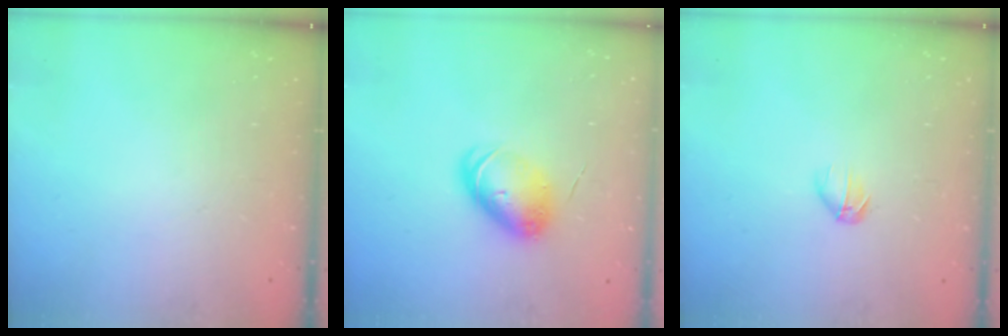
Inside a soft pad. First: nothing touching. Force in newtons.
{"total": 7.2, "press": 7.1, "slide": 1.2}
{"total": 3.6, "press": 3.4, "slide": 1.0}